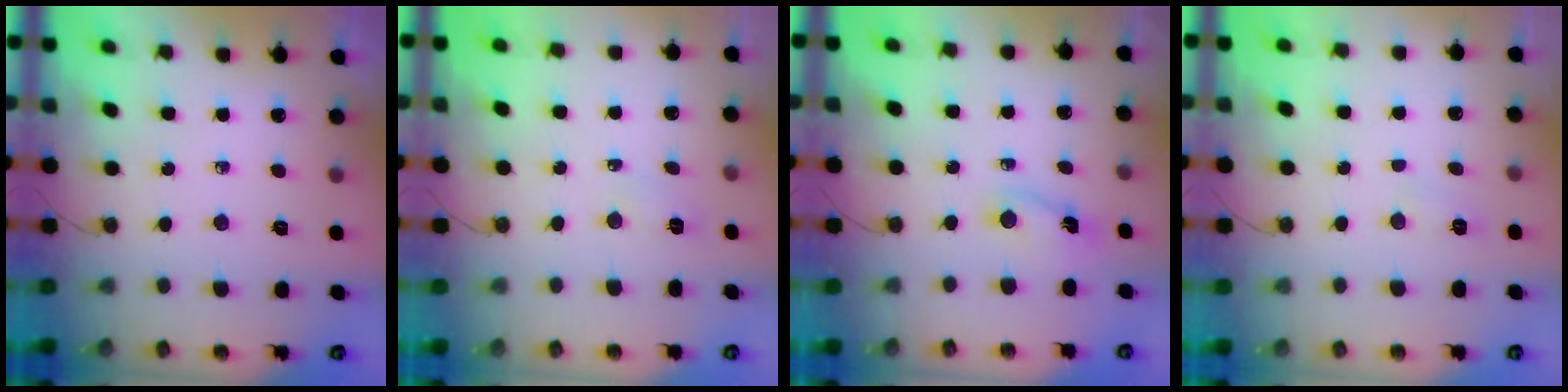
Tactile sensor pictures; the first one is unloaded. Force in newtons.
{"total": 3.0, "press": 2.9, "slide": 0.8}
{"total": 2.4, "press": 2.3, "slide": 0.4}
{"total": 5.5, "press": 5.4, "slide": 0.6}